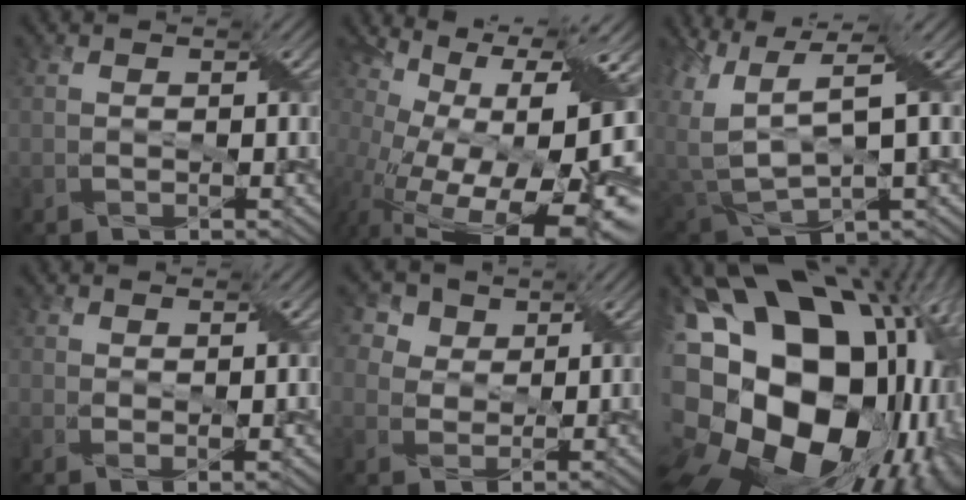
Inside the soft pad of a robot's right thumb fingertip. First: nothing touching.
{"total": 20.6, "force": [-2.6, 9.9, 17.9], "torque": [-0.238, -0.015, -0.024]}
{"total": 9.4, "force": [3.4, 4.4, 7.6], "torque": [-0.200, -0.009, 0.075]}
{"total": 1.9, "force": [1.1, 0.3, 1.5], "torque": [-0.031, -0.001, 0.024]}
{"total": 5.5, "force": [3.5, 3.8, 1.8], "torque": [-0.080, -0.001, 0.062]}
{"total": 23.5, "force": [2.2, 15.4, 17.5], "torque": [-0.337, -0.024, 0.049]}